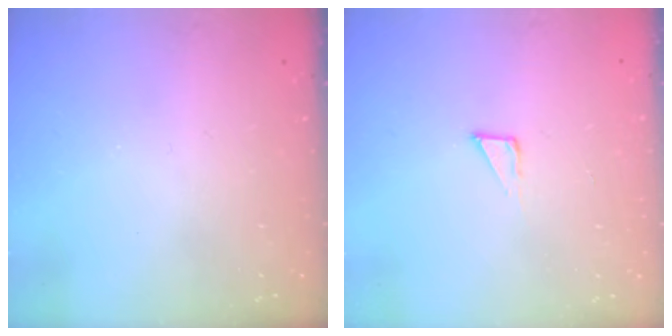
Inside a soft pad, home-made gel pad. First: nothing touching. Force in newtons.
{"total": 2.3, "press": 2.3, "slide": 0.1}